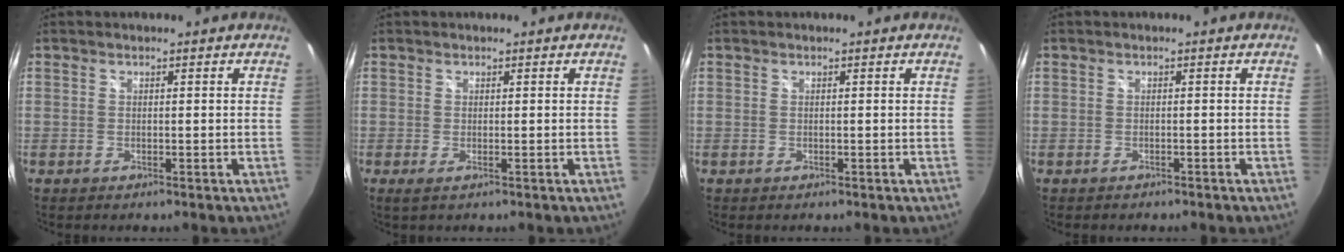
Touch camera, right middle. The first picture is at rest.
{"total": 0.8, "force": [0.0, 0.0, 0.8], "torque": [-0.016, -0.002, -0.003]}
{"total": 0.0}
{"total": 1.0, "force": [-0.9, 0.4, 0.2], "torque": [-0.008, 0.001, -0.011]}